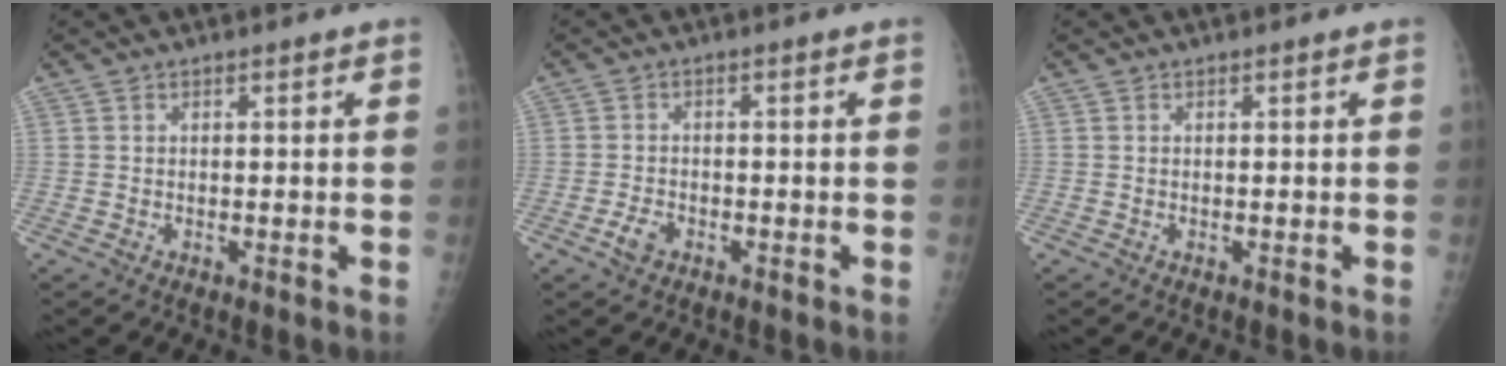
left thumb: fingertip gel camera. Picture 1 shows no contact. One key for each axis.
{"total": 2.7, "fx": -1.5, "fy": 1.6, "fz": 1.5, "tx": -0.030, "ty": 0.007, "tz": -0.026}
{"total": 0.0}